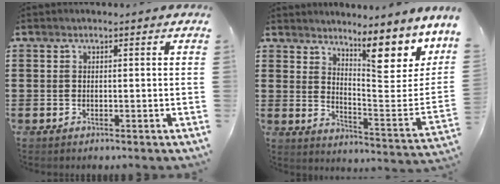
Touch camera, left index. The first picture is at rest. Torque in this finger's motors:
{"motor_torque": [2.04, -0.09, 0.47, 0.15]}